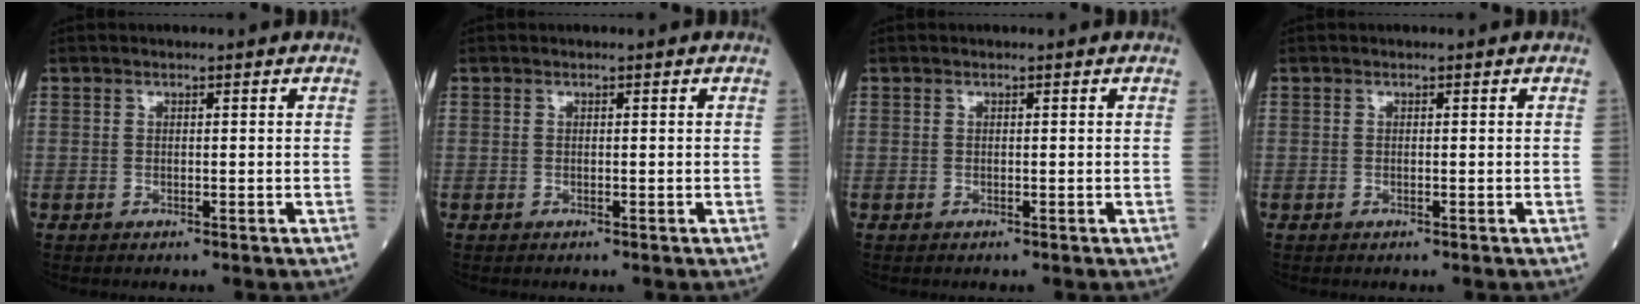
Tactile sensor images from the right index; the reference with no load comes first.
{"total": 0.0}
{"total": 0.0}
{"total": 0.0}